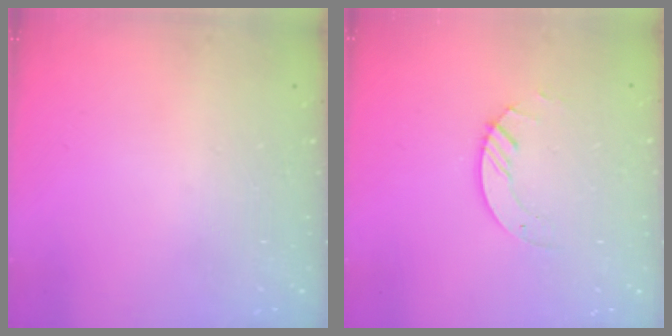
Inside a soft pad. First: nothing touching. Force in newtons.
{"total": 2.8, "press": 2.8, "slide": 0.3}